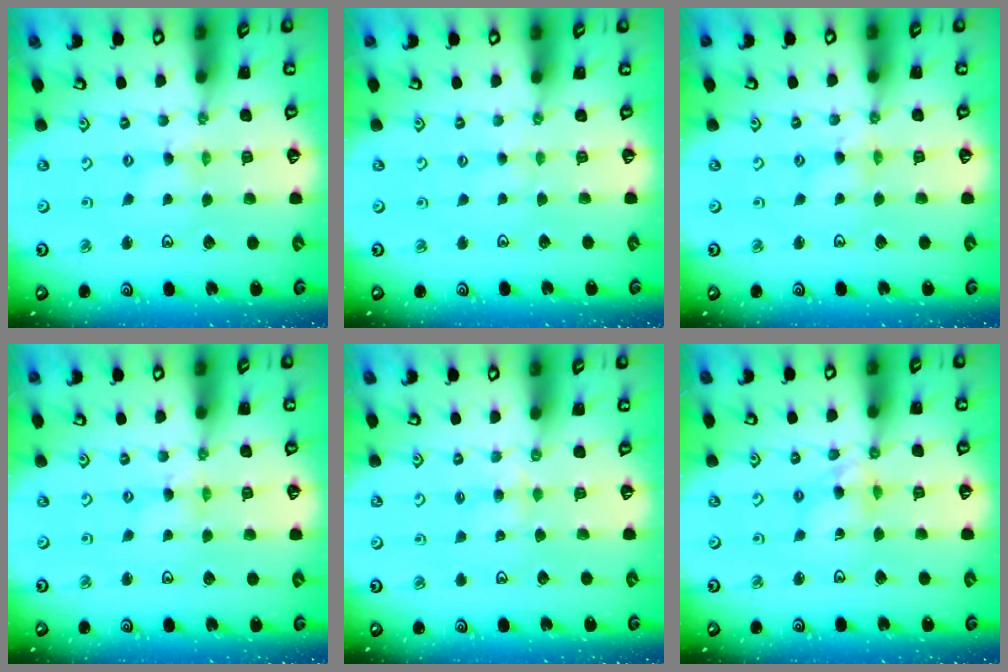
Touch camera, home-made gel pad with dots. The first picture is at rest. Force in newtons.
{"total": 1.2, "press": 1.1, "slide": 0.3}
{"total": 2.4, "press": 2.3, "slide": 0.4}
{"total": 1.7, "press": 1.7, "slide": 0.2}
{"total": 2.8, "press": 2.8, "slide": 0.5}
{"total": 7.0, "press": 7.0, "slide": 0.6}